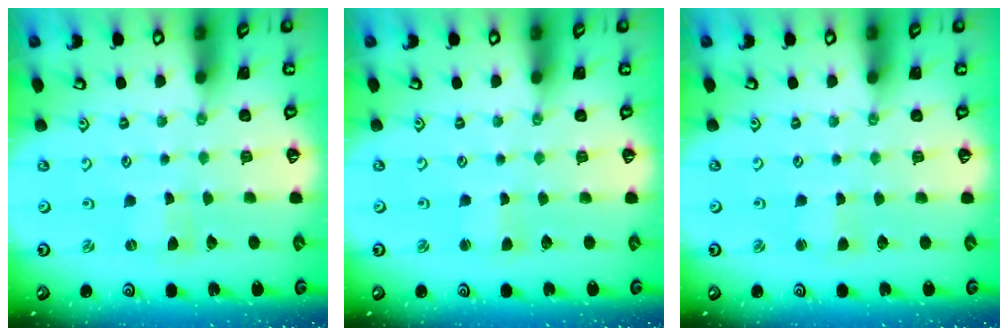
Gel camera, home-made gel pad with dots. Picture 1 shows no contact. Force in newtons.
{"total": 2.0, "press": 2.0, "slide": 0.3}
{"total": 2.0, "press": 2.0, "slide": 0.3}